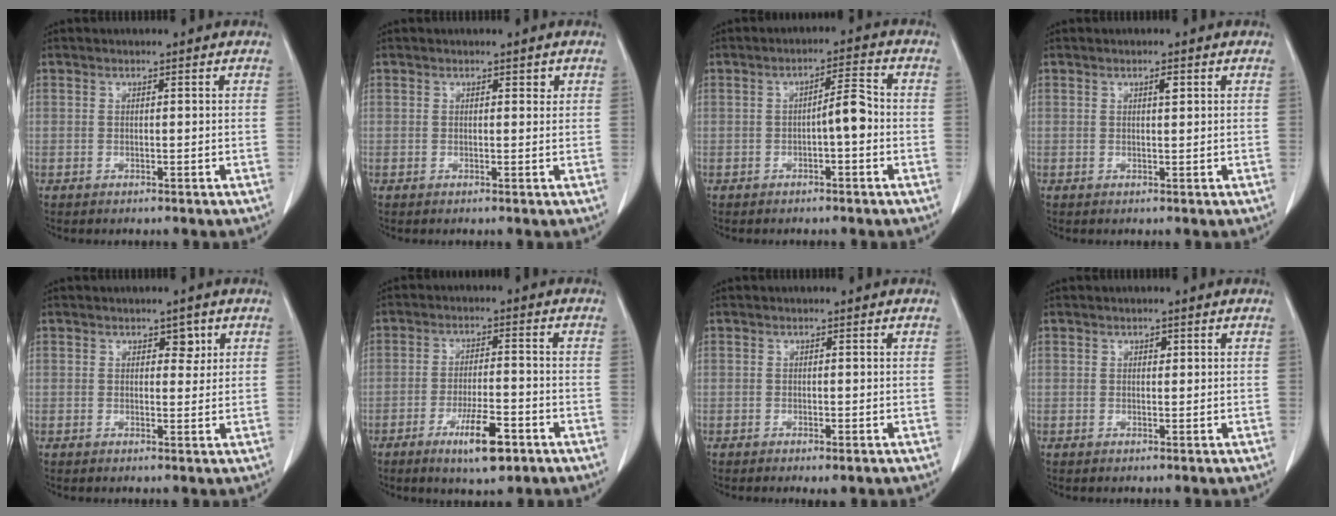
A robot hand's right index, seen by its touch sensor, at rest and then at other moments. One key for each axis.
{"total": 0.8, "fx": 0.5, "fy": 0.4, "fz": 0.4, "tx": -0.003, "ty": 0.000, "tz": 0.005}
{"total": 4.1, "fx": -0.9, "fy": 0.7, "fz": 4.0, "tx": -0.059, "ty": 0.013, "tz": -0.013}
{"total": 1.0, "fx": 0.5, "fy": 0.2, "fz": 0.9, "tx": -0.020, "ty": 0.000, "tz": 0.009}
{"total": 2.0, "fx": 1.0, "fy": 1.2, "fz": 1.2, "tx": -0.008, "ty": -0.002, "tz": 0.014}
{"total": 7.6, "fx": -4.2, "fy": 1.5, "fz": 6.2, "tx": -0.109, "ty": -0.010, "tz": -0.064}
{"total": 1.2, "fx": -0.6, "fy": 0.3, "fz": 0.9, "tx": -0.017, "ty": -0.005, "tz": -0.006}
{"total": 0.6, "fx": 0.3, "fy": 0.4, "fz": 0.4, "tx": -0.008, "ty": 0.000, "tz": 0.006}